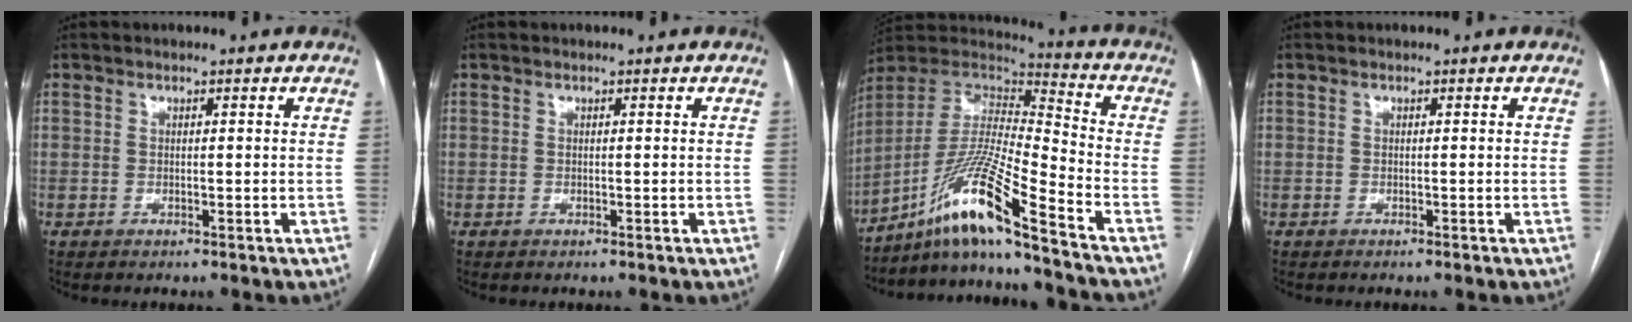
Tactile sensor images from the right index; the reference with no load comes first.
{"total": 0.0}
{"total": 16.0, "force": [-11.4, -1.3, 11.2], "torque": [-0.224, 0.002, -0.210]}
{"total": 0.0}